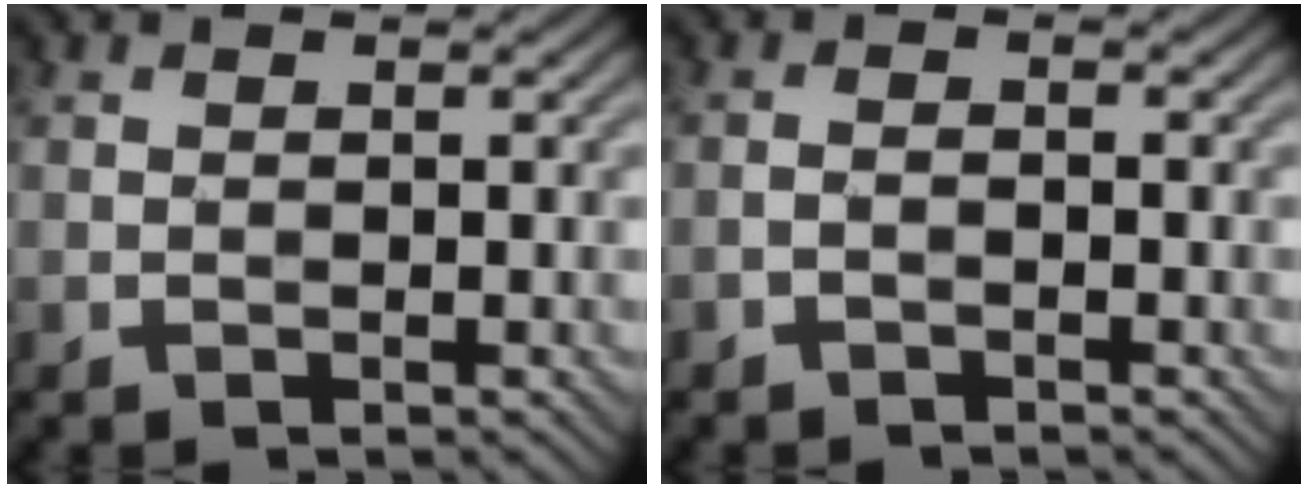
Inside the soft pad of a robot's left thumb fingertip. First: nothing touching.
{"total": 1.1, "force": [-0.8, 0.1, 0.6], "torque": [-0.012, 0.002, -0.018]}